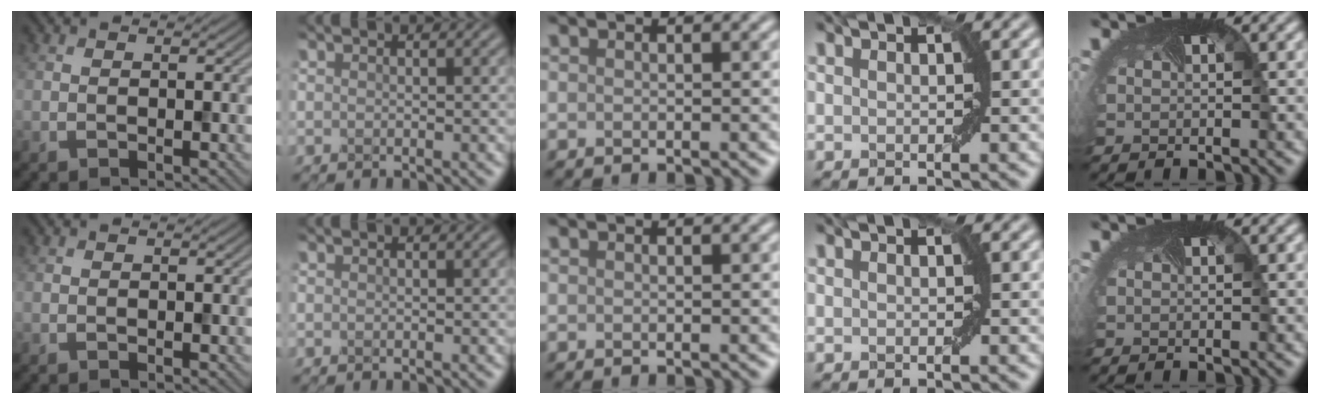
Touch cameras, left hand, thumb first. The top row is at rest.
{}